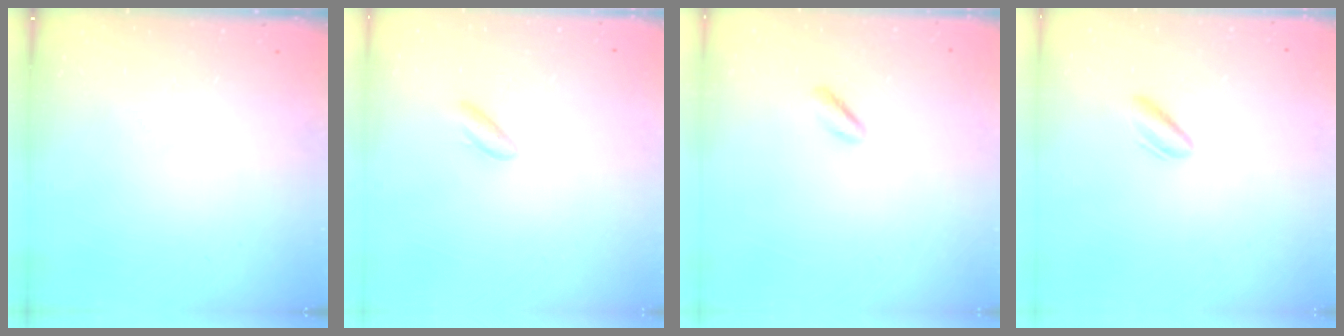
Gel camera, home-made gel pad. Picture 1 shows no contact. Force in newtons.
{"total": 2.8, "press": 2.6, "slide": 1.3}
{"total": 1.4, "press": 1.2, "slide": 0.8}
{"total": 2.8, "press": 2.5, "slide": 1.3}